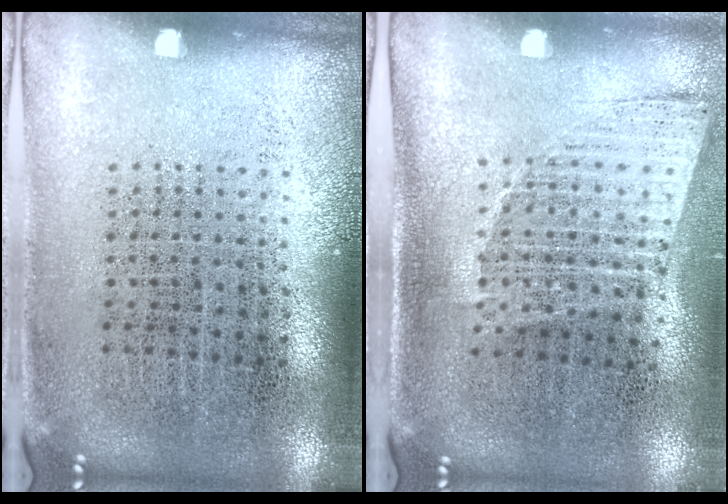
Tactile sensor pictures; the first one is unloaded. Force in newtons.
{"total": 1.2, "press": 1.0, "slide": 0.6}